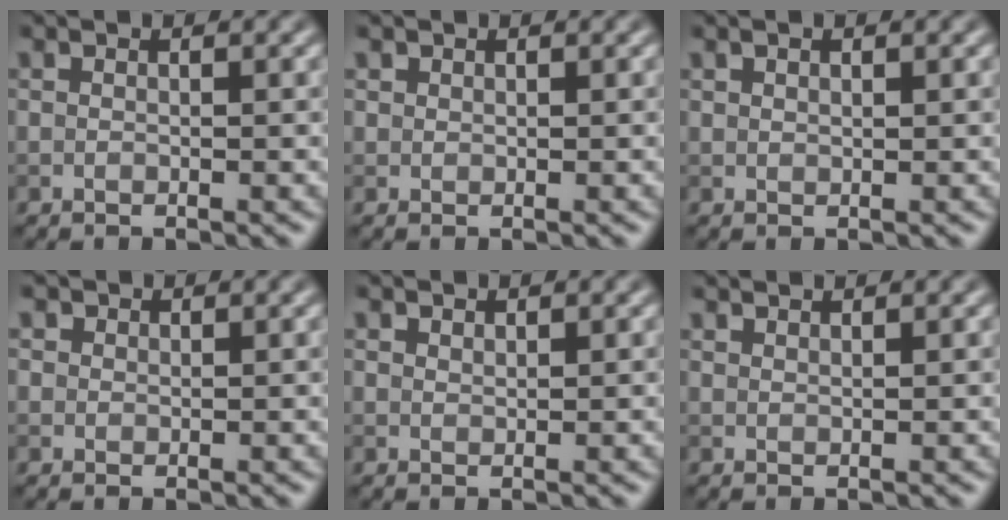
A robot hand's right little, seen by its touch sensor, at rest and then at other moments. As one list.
[{"total": 0.7, "force": [0.4, 0.5, 0.0], "torque": [0.004, -0.002, 0.010]}, {"total": 0.8, "force": [0.5, 0.3, 0.5], "torque": [-0.012, 0.002, 0.011]}, {"total": 1.1, "force": [0.6, 0.8, 0.2], "torque": [-0.002, -0.002, 0.005]}, {"total": 0.6, "force": [0.6, 0.2, 0.1], "torque": [0.000, -0.001, 0.013]}, {"total": 1.3, "force": [1.2, 0.1, 0.3], "torque": [0.000, -0.003, 0.016]}]